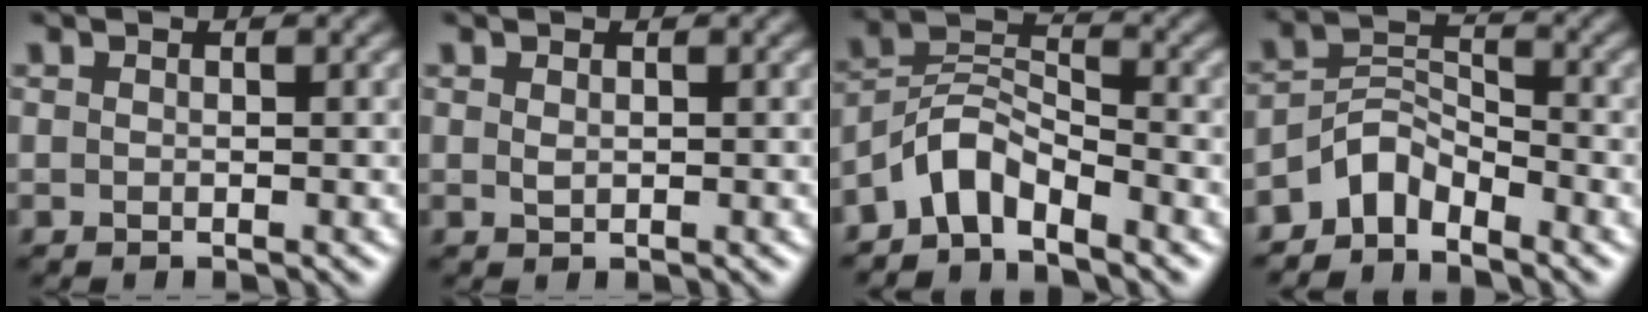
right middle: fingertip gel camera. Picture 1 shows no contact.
{"total": 0.5, "force": [0.2, 0.3, 0.4], "torque": [-0.010, 0.000, 0.004]}
{"total": 4.3, "force": [-3.3, 1.8, 2.1], "torque": [-0.033, 0.012, -0.077]}
{"total": 3.7, "force": [-2.9, 1.7, 1.5], "torque": [-0.025, 0.011, -0.067]}